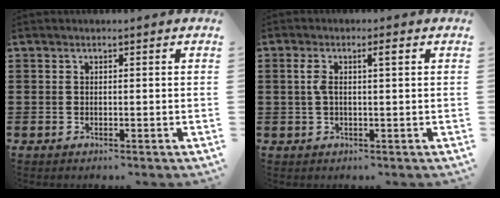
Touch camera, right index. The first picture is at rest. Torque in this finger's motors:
{"motor_torque": [0.24, -0.11, 0.11, 0.07]}